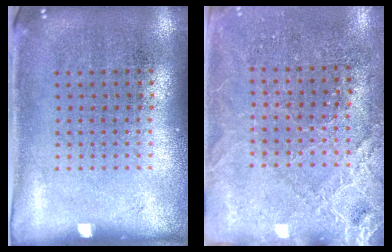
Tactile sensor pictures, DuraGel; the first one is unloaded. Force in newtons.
{"total": 2.8, "press": 2.8, "slide": 0.2}